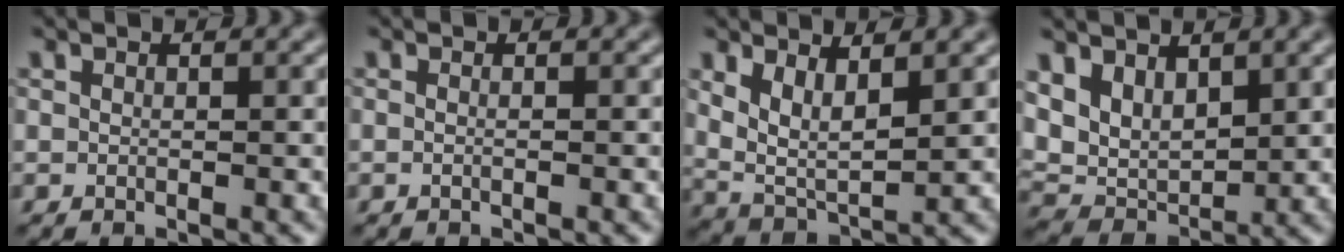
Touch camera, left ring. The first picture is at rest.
{"total": 0.6, "force": [-0.1, 0.2, 0.6], "torque": [-0.009, -0.009, -0.007]}
{"total": 4.2, "force": [1.7, 1.8, 3.4], "torque": [-0.077, -0.016, 0.037]}
{"total": 4.7, "force": [2.3, 3.0, 2.9], "torque": [-0.062, -0.016, 0.044]}